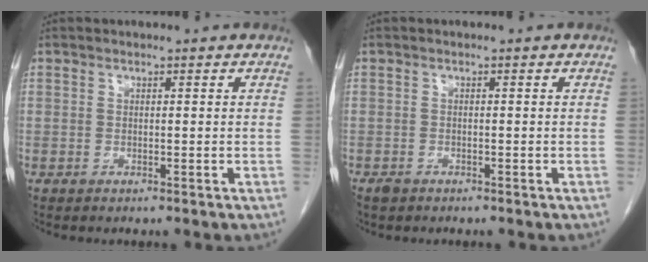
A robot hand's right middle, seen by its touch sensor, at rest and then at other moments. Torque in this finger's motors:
{"motor_torque": [0.06, -0.02, 0.01, 0.01]}